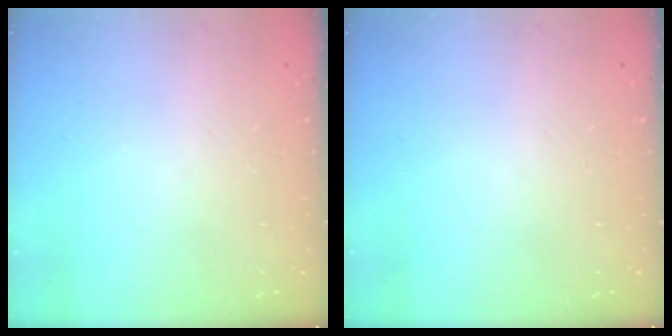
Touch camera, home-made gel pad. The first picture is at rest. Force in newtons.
{"total": 0.0}